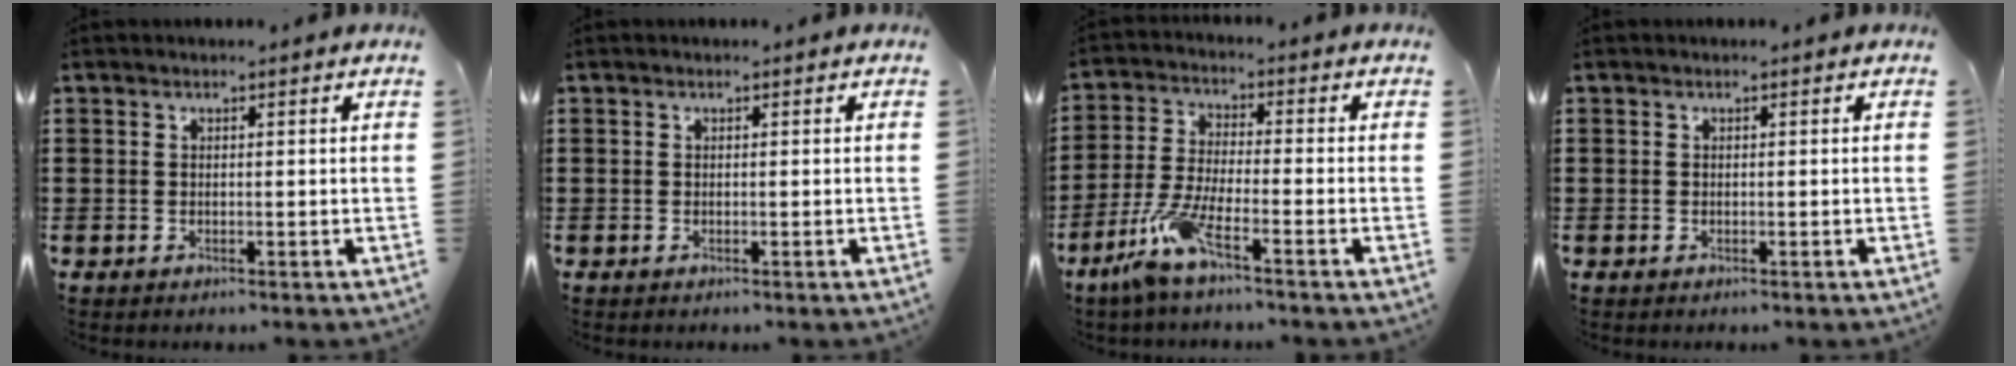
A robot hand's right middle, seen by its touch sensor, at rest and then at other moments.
{"total": 0.0}
{"total": 7.0, "force": [-4.8, 0.6, 5.0], "torque": [-0.122, -0.016, -0.096]}
{"total": 0.0}